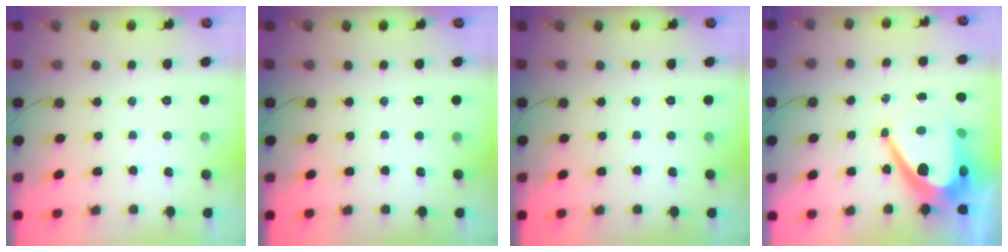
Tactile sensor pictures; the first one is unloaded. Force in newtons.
{"total": 0.0}
{"total": 0.0}
{"total": 14.7, "press": 14.7, "slide": 1.0}